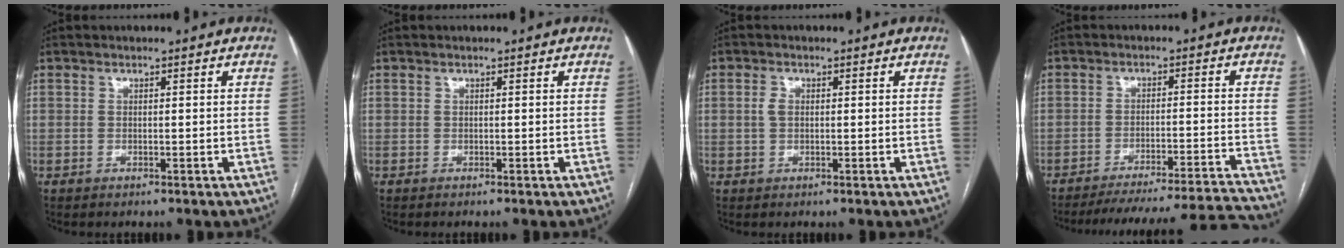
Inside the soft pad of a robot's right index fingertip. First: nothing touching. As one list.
[{"total": 0.0}, {"total": 1.6, "force": [0.2, 1.0, 1.2], "torque": [-0.028, 0.007, 0.005]}, {"total": 20.1, "force": [-19.3, -1.1, 5.4], "torque": [-0.054, -0.008, -0.256]}]